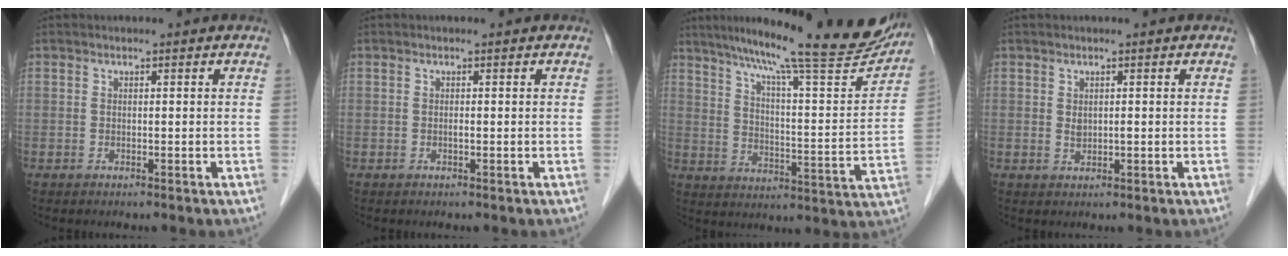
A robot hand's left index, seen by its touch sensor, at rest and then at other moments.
{"total": 0.0}
{"total": 23.9, "force": [20.6, 2.0, 12.1], "torque": [-0.186, -0.035, 0.275]}
{"total": 1.2, "force": [0.2, 0.6, 1.0], "torque": [-0.020, -0.002, 0.008]}